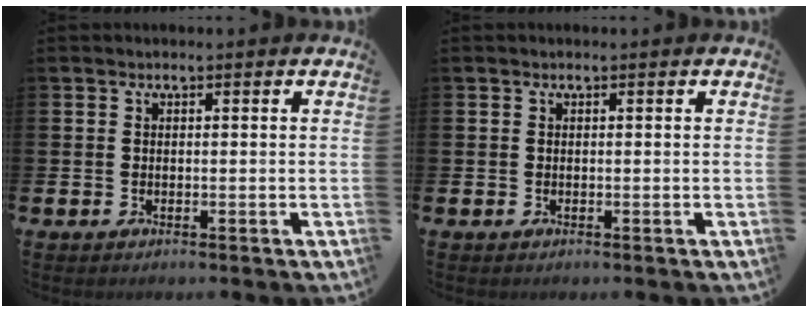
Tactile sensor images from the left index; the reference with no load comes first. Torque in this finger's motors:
{"motor_torque": [0.00, 0.00, 0.00, -0.01]}